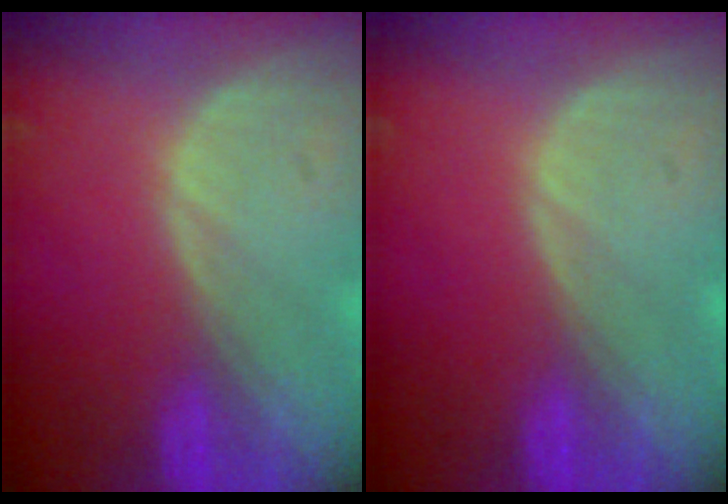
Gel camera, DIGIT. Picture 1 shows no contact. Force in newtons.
{"total": 0.0}